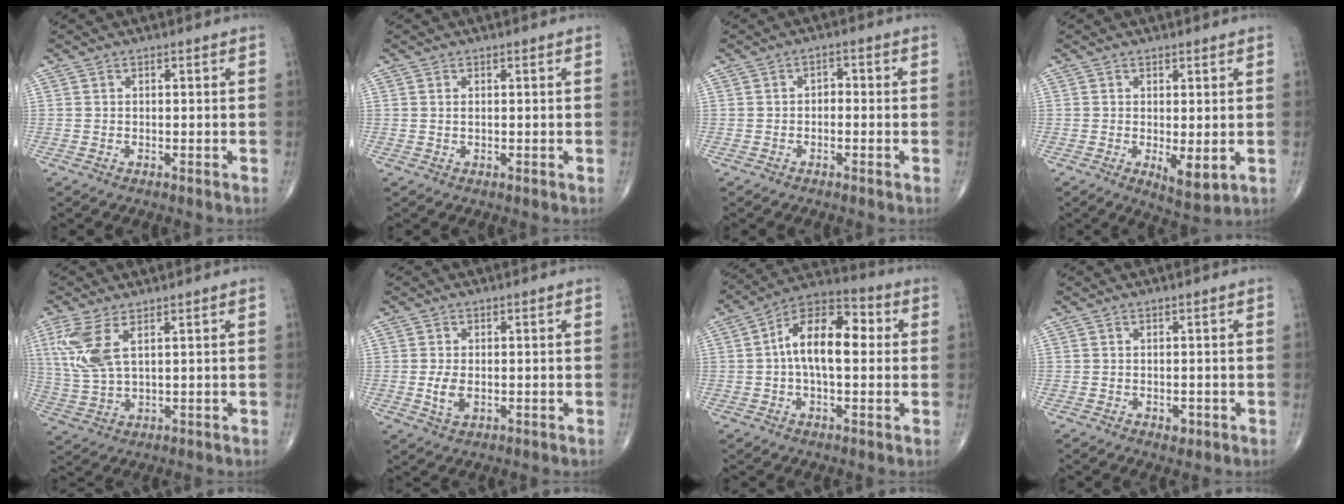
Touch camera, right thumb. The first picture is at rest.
{"total": 0.5, "force": [0.2, 0.2, 0.5], "torque": [-0.012, -0.001, 0.005]}
{"total": 1.8, "force": [-0.4, 1.3, 1.2], "torque": [-0.008, 0.011, -0.014]}
{"total": 4.6, "force": [-0.5, 1.7, 4.3], "torque": [-0.062, -0.017, 0.000]}
{"total": 8.4, "force": [3.3, 3.3, 6.9], "torque": [-0.174, -0.007, 0.077]}
{"total": 3.6, "force": [-0.3, 2.1, 2.9], "torque": [-0.060, -0.007, -0.003]}
{"total": 13.8, "force": [1.2, 7.1, 11.7], "torque": [-0.187, 0.034, 0.006]}
{"total": 1.4, "force": [-0.5, 0.9, 0.8], "torque": [-0.009, -0.001, -0.004]}